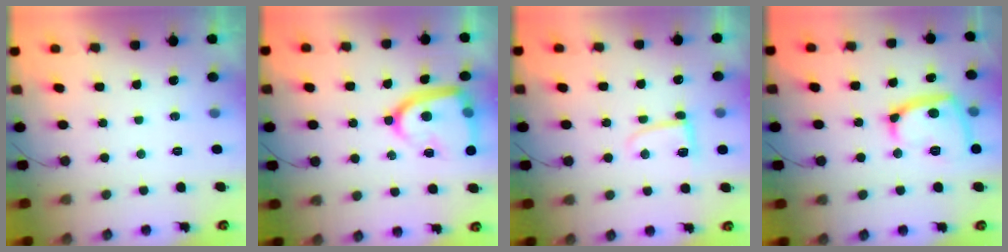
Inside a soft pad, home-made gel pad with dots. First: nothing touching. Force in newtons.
{"total": 17.2, "press": 17.2, "slide": 1.6}
{"total": 5.6, "press": 5.6, "slide": 0.5}
{"total": 15.2, "press": 15.1, "slide": 1.4}